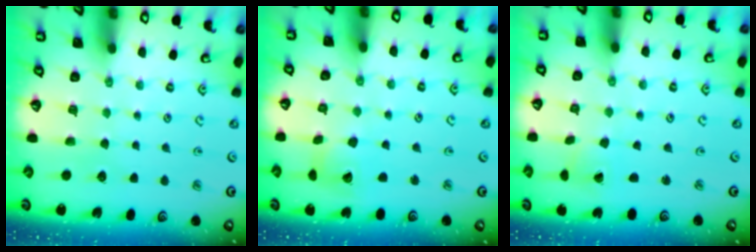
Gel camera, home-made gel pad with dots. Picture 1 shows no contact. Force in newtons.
{"total": 6.3, "press": 6.2, "slide": 0.9}
{"total": 0.7, "press": 0.7, "slide": 0.0}